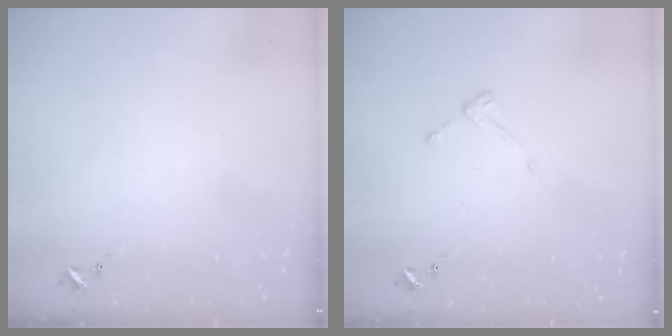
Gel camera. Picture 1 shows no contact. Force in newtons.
{"total": 3.8, "press": 3.8, "slide": 0.3}